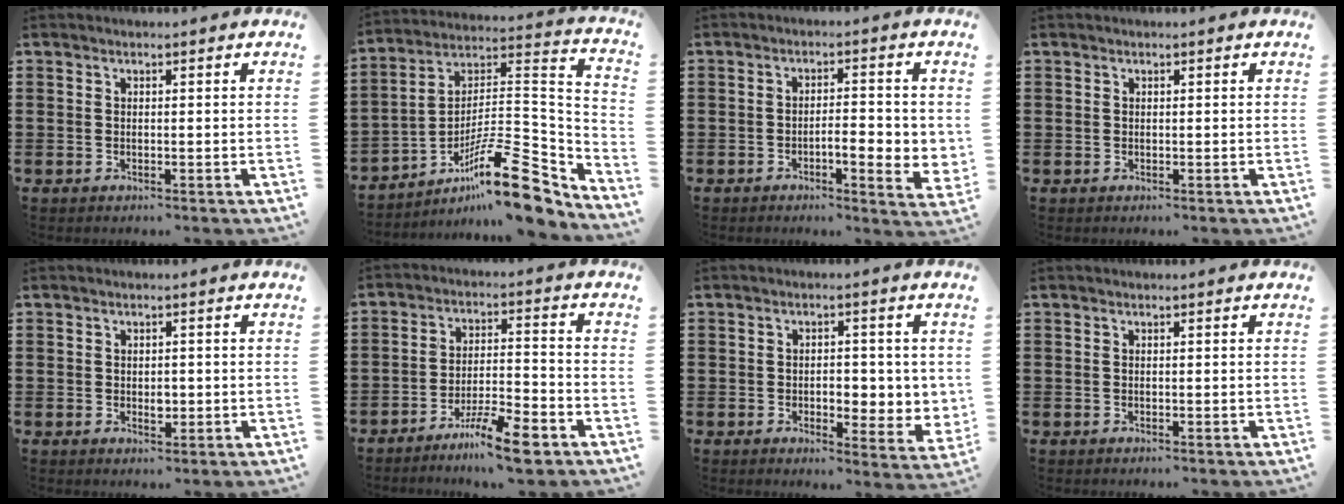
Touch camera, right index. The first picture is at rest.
{"total": 16.1, "force": [-10.4, 4.5, 11.5], "torque": [-0.169, 0.030, -0.182]}
{"total": 5.0, "force": [-1.3, 1.6, 4.6], "torque": [-0.063, -0.003, -0.027]}
{"total": 0.6, "force": [0.1, 0.5, -0.1], "torque": [0.000, 0.005, 0.001]}
{"total": 1.8, "force": [-0.1, 1.0, 1.5], "torque": [-0.028, 0.002, -0.002]}
{"total": 8.2, "force": [-6.1, 1.0, 5.4], "torque": [-0.098, 0.006, -0.113]}
{"total": 4.4, "force": [-0.2, 2.6, 3.5], "torque": [-0.049, -0.001, -0.013]}
{"total": 0.0}